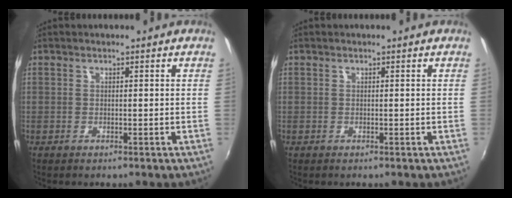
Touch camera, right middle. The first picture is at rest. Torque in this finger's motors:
{"motor_torque": [-0.19, -0.05, 0.01, -0.01]}